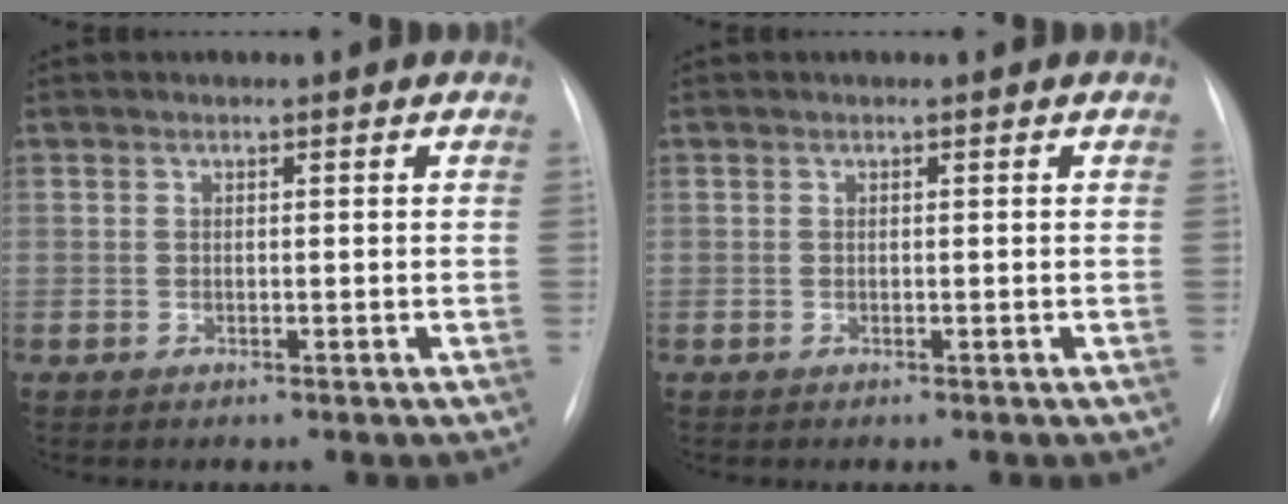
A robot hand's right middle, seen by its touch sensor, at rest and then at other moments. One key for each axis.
{"total": 0.0}